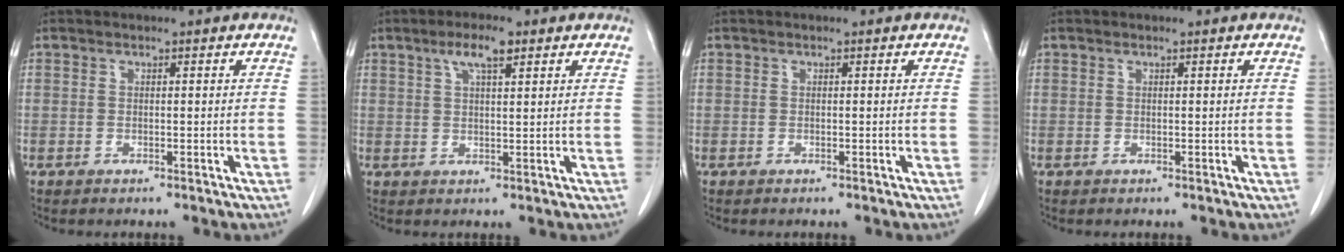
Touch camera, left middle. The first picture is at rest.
{"total": 4.4, "force": [2.6, 0.8, 3.5], "torque": [-0.070, 0.006, 0.046]}
{"total": 0.0}
{"total": 0.0}